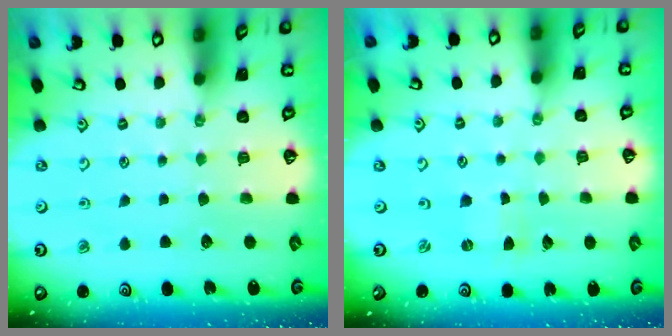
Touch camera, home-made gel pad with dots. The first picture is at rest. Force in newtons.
{"total": 0.0}